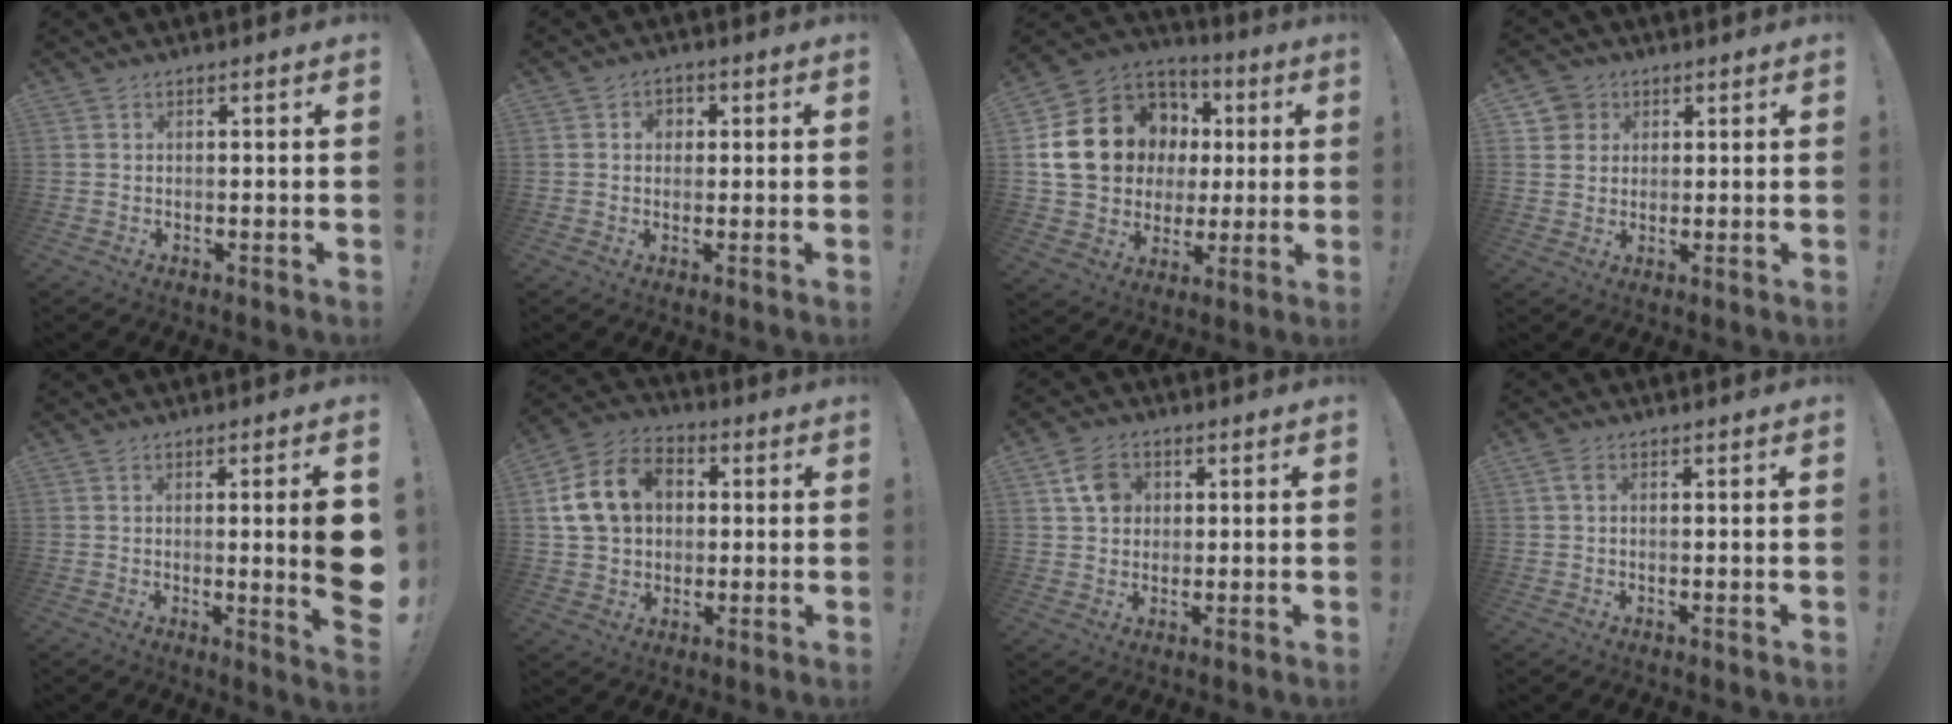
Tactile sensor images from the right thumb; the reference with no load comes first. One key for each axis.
{"total": 3.1, "fx": 0.4, "fy": 2.8, "fz": 1.3, "tx": -0.013, "ty": 0.000, "tz": 0.004}
{"total": 19.9, "fx": 4.9, "fy": 16.5, "fz": 10.2, "tx": -0.151, "ty": -0.008, "tz": 0.125}
{"total": 5.0, "fx": 2.1, "fy": 4.5, "fz": 0.6, "tx": -0.012, "ty": -0.008, "tz": 0.040}
{"total": 9.3, "fx": 0.6, "fy": -0.1, "fz": 9.3, "tx": -0.132, "ty": -0.018, "tz": 0.005}
{"total": 16.7, "fx": 3.7, "fy": 13.0, "fz": 9.7, "tx": -0.150, "ty": 0.005, "tz": 0.076}
{"total": 7.5, "fx": 2.6, "fy": 6.2, "fz": 3.3, "tx": -0.051, "ty": 0.004, "tz": 0.052}
{"total": 2.4, "fx": 0.8, "fy": 1.5, "fz": 1.7, "tx": -0.028, "ty": 0.002, "tz": 0.013}